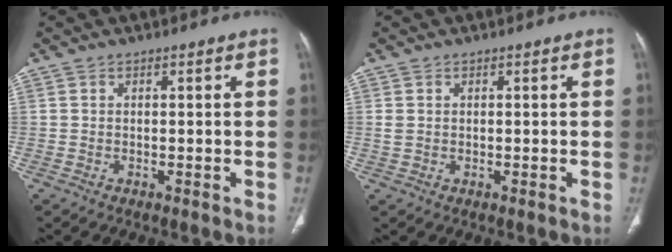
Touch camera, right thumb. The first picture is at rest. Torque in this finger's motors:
{"motor_torque": [-0.13, -0.18, -0.17, 0.03, 0.00]}